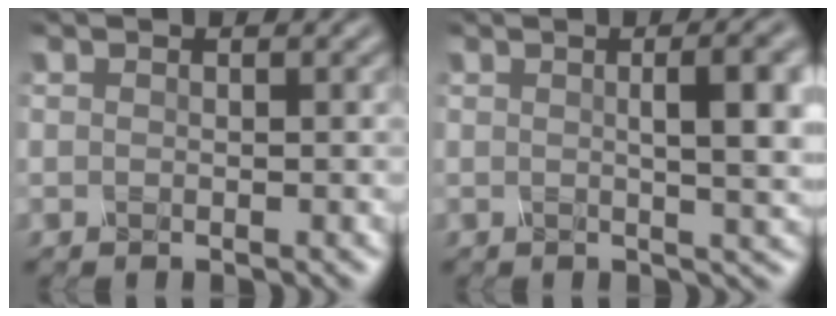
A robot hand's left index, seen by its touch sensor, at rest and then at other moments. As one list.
[{"total": 7.0, "force": [1.2, 2.2, 6.6], "torque": [-0.052, 0.016, 0.010]}]